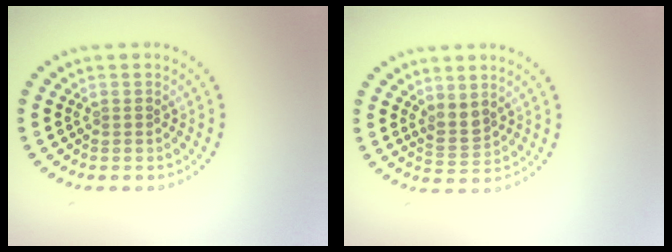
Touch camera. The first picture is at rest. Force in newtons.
{"total": 1.9, "press": 1.6, "slide": 1.1}